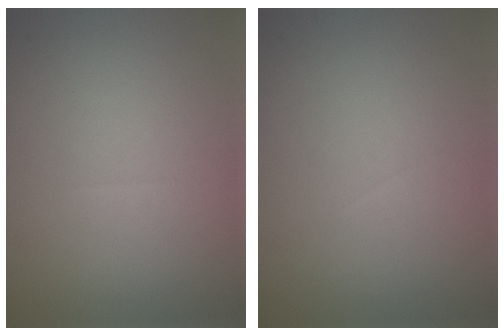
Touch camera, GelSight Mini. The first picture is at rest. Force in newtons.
{"total": 0.0}